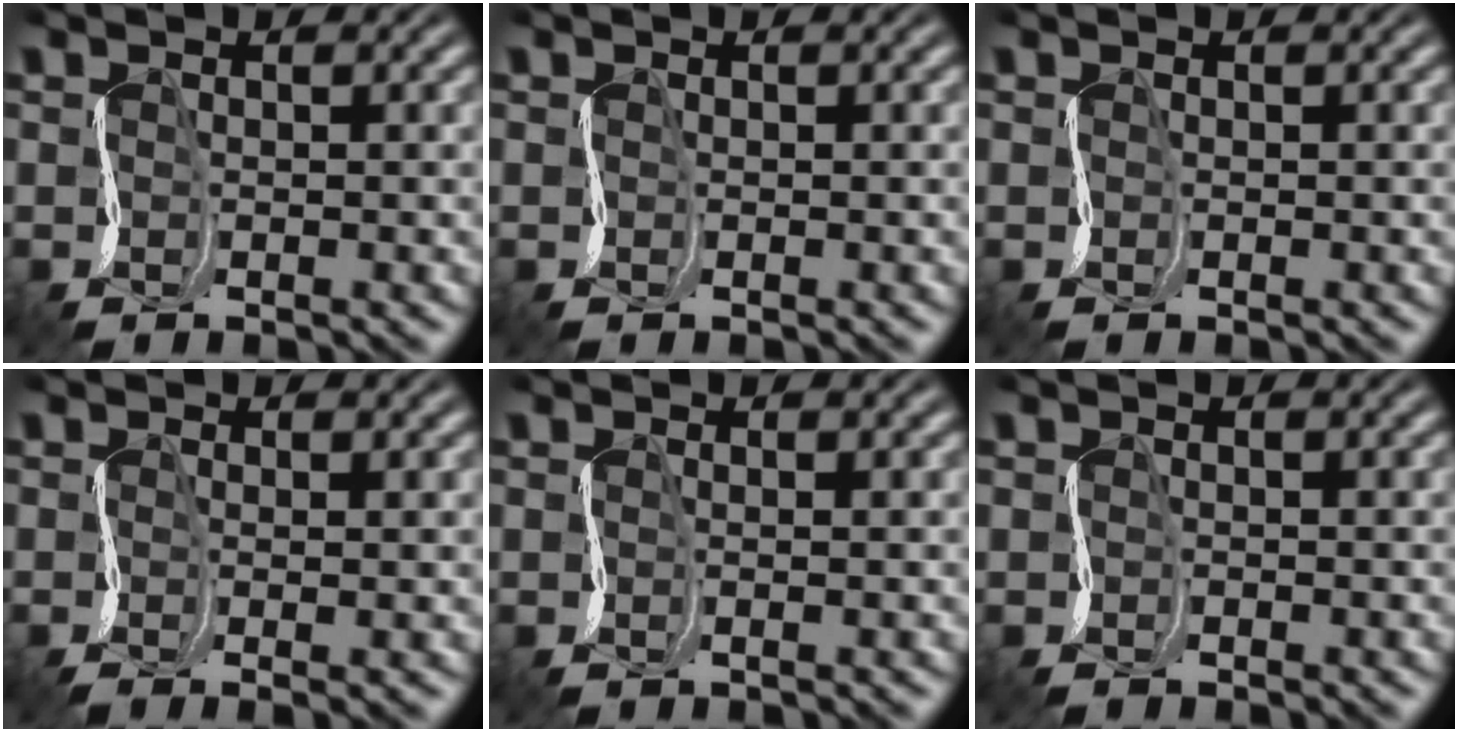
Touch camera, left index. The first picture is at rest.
{"total": 0.0}
{"total": 0.0}
{"total": 1.7, "force": [-0.1, 0.5, 1.6], "torque": [-0.025, -0.005, -0.002]}
{"total": 0.7, "force": [0.6, 0.3, 0.4], "torque": [-0.001, 0.001, 0.009]}
{"total": 0.5, "force": [-0.4, -0.1, -0.3], "torque": [0.002, 0.001, -0.006]}